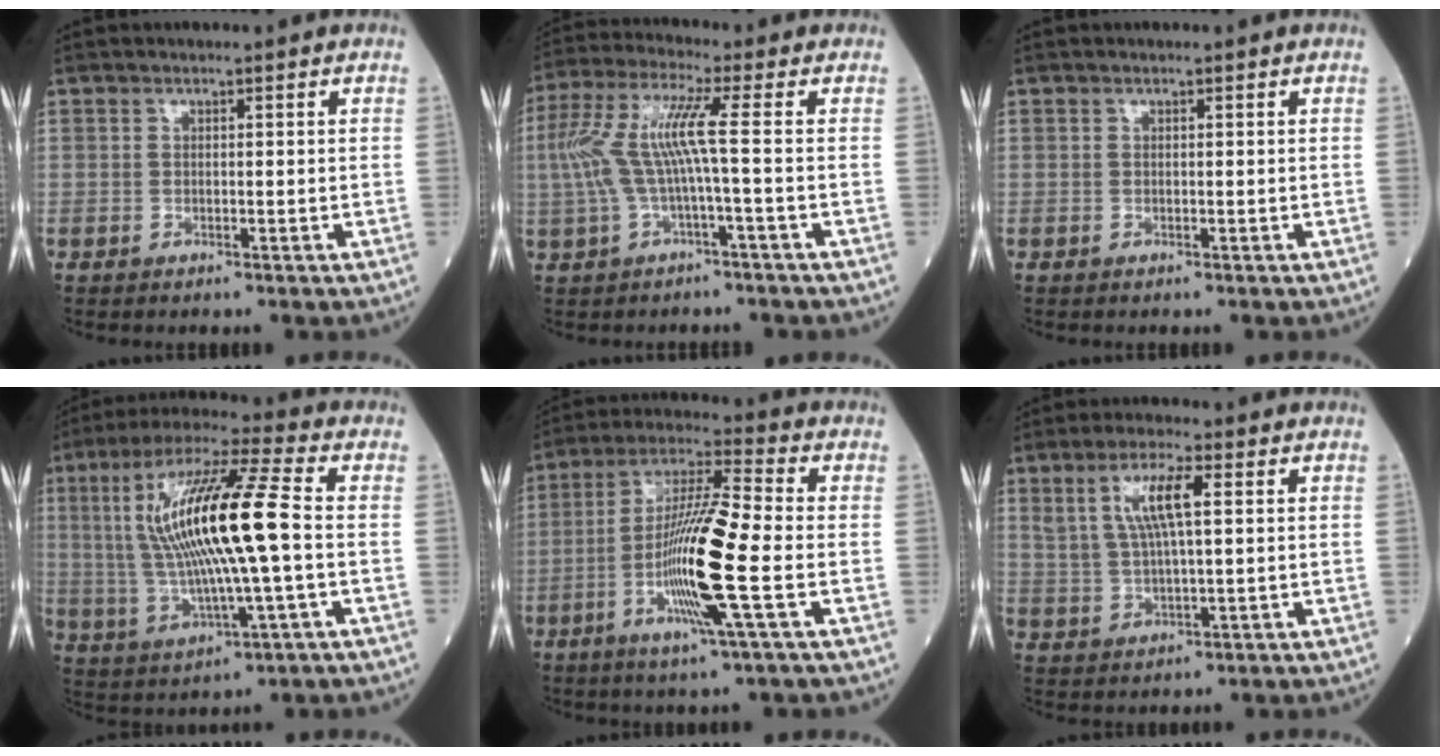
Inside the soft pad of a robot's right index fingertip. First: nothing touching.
{"total": 8.3, "force": [-0.5, -0.3, 8.3], "torque": [-0.187, 0.027, -0.010]}
{"total": 0.0}
{"total": 18.2, "force": [1.2, 1.6, 18.1], "torque": [-0.365, 0.016, 0.022]}
{"total": 13.8, "force": [-3.4, -0.3, 13.4], "torque": [-0.262, -0.007, -0.071]}
{"total": 7.4, "force": [2.4, 1.3, 6.8], "torque": [-0.143, 0.012, 0.052]}